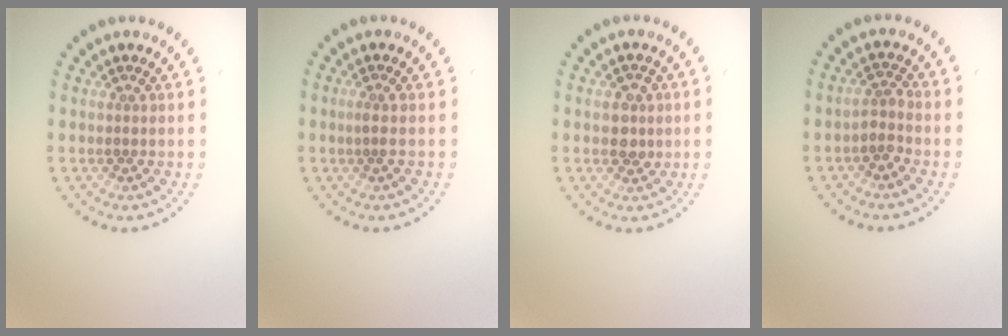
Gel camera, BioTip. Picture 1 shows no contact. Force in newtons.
{"total": 0.8, "press": 0.5, "slide": 0.7}
{"total": 2.1, "press": 2.1, "slide": 0.4}
{"total": 1.6, "press": 1.3, "slide": 0.9}